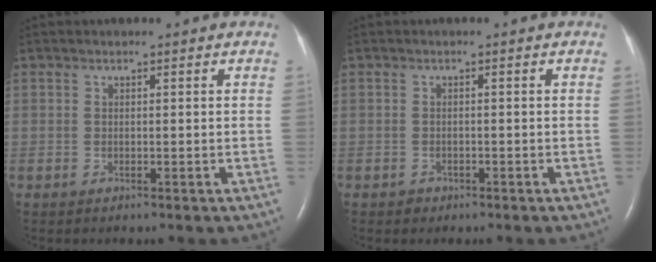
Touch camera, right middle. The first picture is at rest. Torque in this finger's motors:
{"motor_torque": [-0.07, 0.15, -0.03, -0.01]}